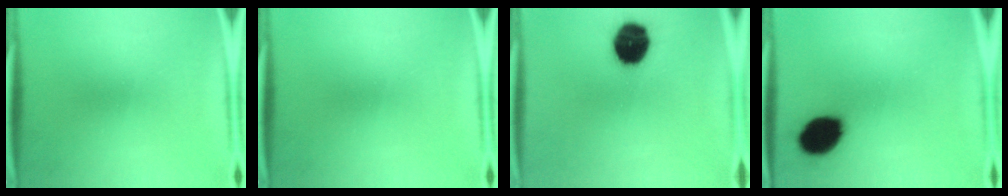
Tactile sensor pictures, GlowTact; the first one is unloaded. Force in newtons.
{"total": 0.0}
{"total": 14.4}
{"total": 12.4}